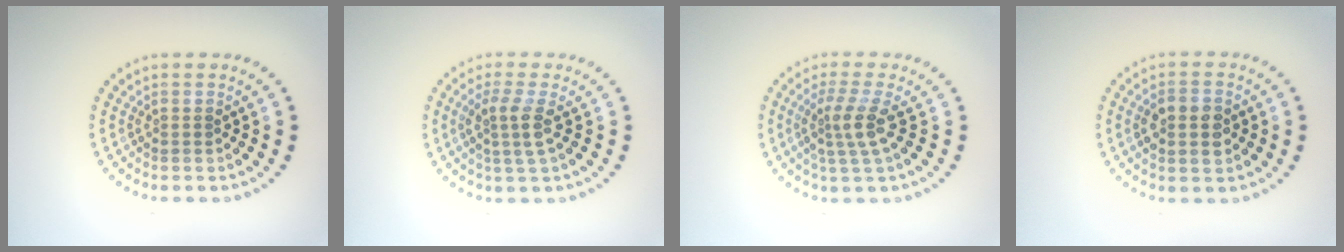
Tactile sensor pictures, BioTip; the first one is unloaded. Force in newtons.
{"total": 2.6, "press": 2.1, "slide": 1.6}
{"total": 2.9, "press": 2.2, "slide": 1.9}
{"total": 3.5, "press": 3.5, "slide": 0.1}